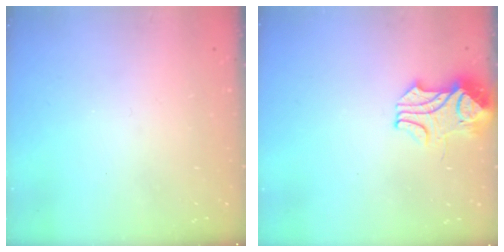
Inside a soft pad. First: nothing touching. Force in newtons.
{"total": 2.4, "press": 2.2, "slide": 1.0}